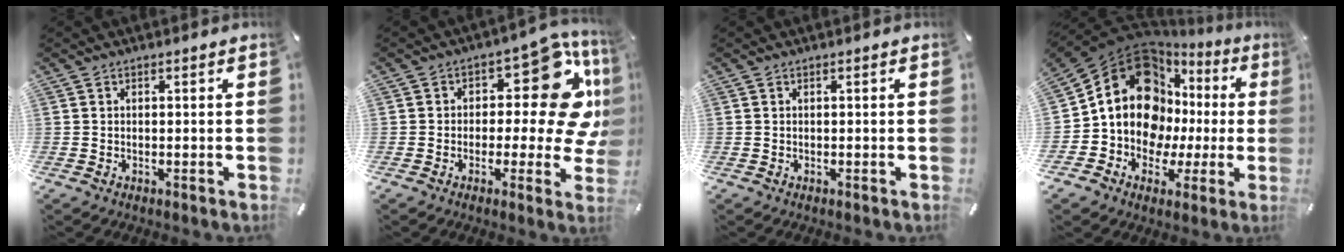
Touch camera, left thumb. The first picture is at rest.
{"total": 17.6, "force": [3.8, 9.6, 14.3], "torque": [-0.169, -0.028, 0.058]}
{"total": 0.0}
{"total": 18.5, "force": [4.5, 14.8, 10.1], "torque": [-0.188, -0.041, 0.084]}